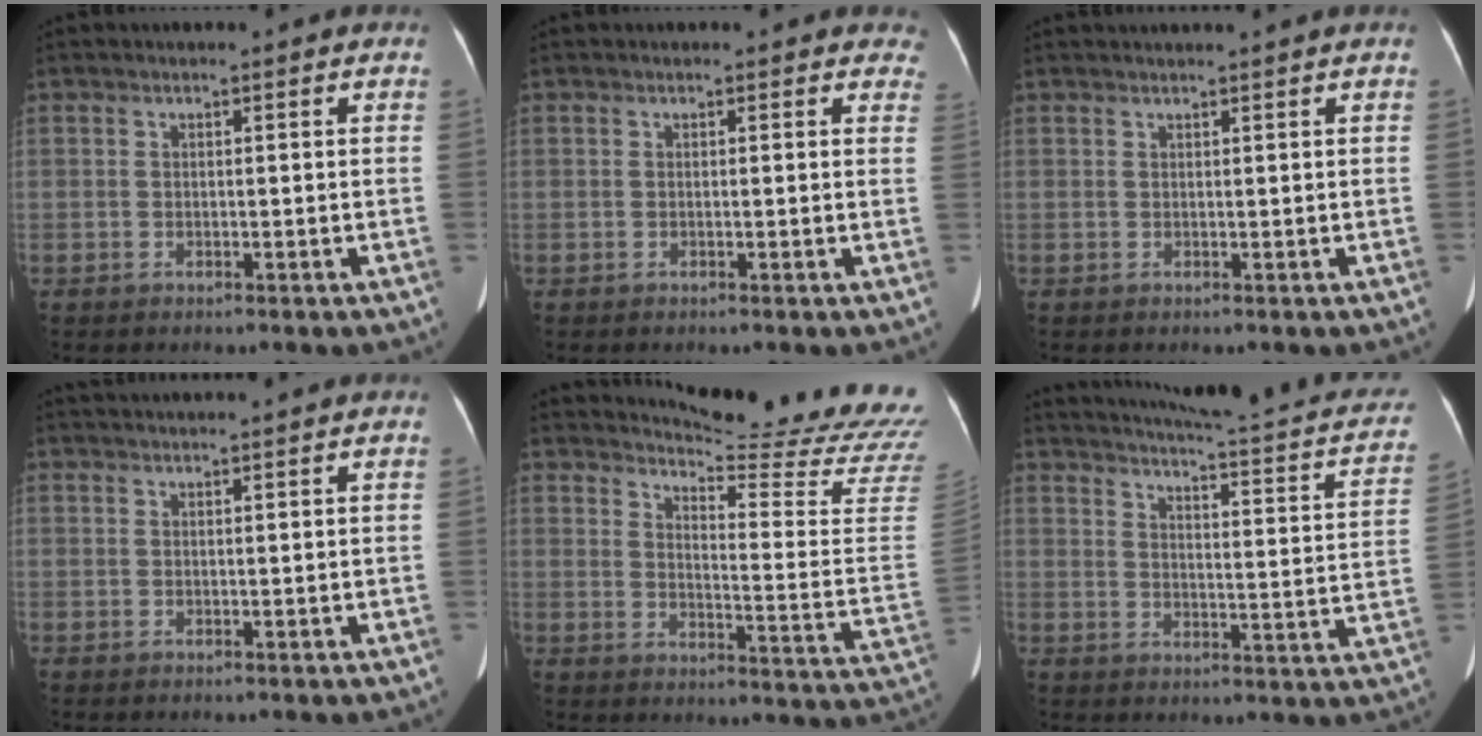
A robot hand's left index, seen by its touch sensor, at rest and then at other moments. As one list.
[{"total": 3.0, "force": [2.6, 1.5, 0.4], "torque": [0.021, -0.006, 0.001]}, {"total": 3.1, "force": [2.9, -0.5, 1.1], "torque": [-0.010, 0.022, 0.041]}, {"total": 6.2, "force": [5.9, -0.5, 2.0], "torque": [-0.021, 0.033, 0.074]}, {"total": 21.0, "force": [20.5, -0.6, 4.5], "torque": [-0.069, -0.158, 0.232]}, {"total": 19.0, "force": [15.5, 3.0, 10.6], "torque": [-0.143, -0.028, 0.167]}]